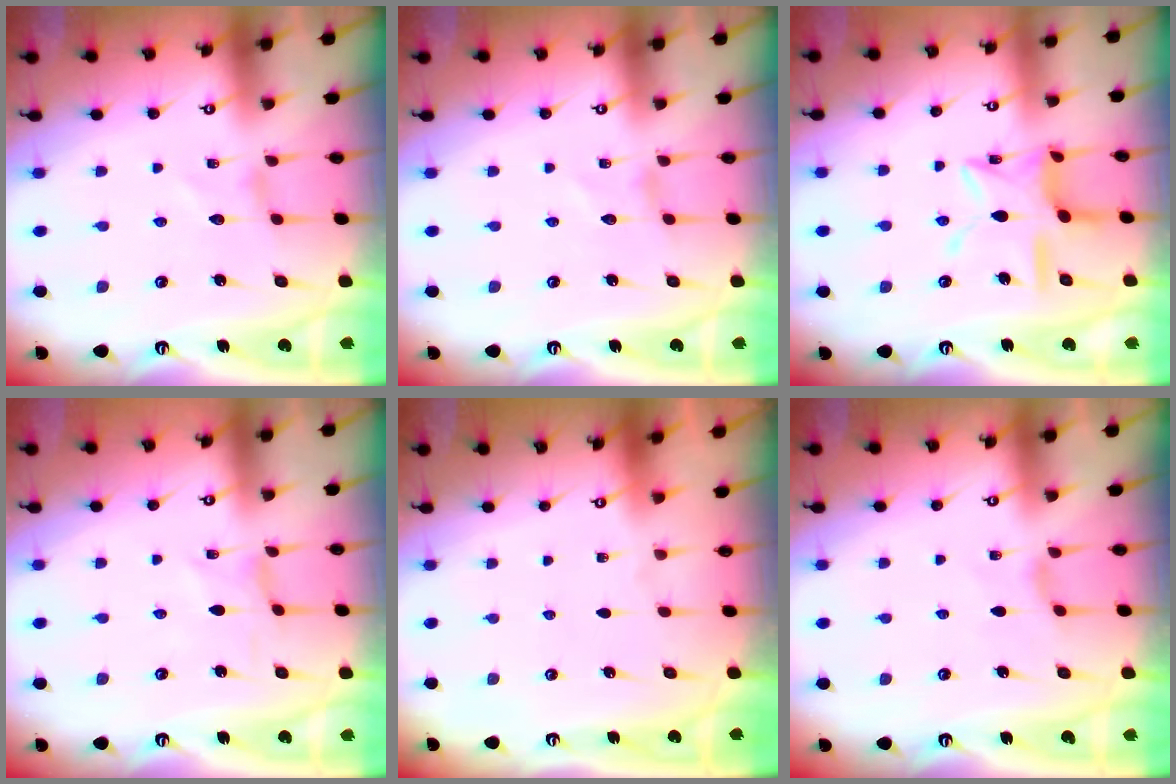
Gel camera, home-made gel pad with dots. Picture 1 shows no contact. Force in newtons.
{"total": 0.0}
{"total": 12.6, "press": 12.6, "slide": 0.8}
{"total": 0.0}
{"total": 0.0}
{"total": 1.7, "press": 1.6, "slide": 0.4}